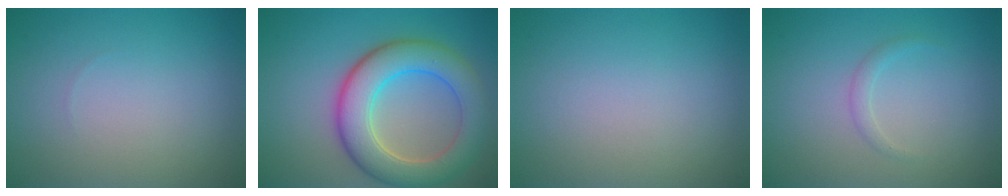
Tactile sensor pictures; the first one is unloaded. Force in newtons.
{"total": 7.9, "press": 7.9, "slide": 0.5}
{"total": 0.0}
{"total": 1.0, "press": 1.0, "slide": 0.1}